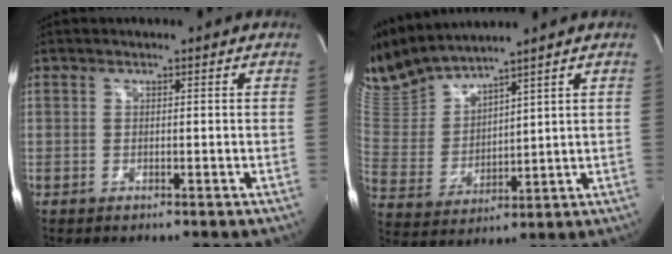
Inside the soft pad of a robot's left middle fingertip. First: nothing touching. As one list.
[{"total": 11.3, "force": [10.8, 0.3, 3.4], "torque": [-0.091, 0.002, 0.236]}]